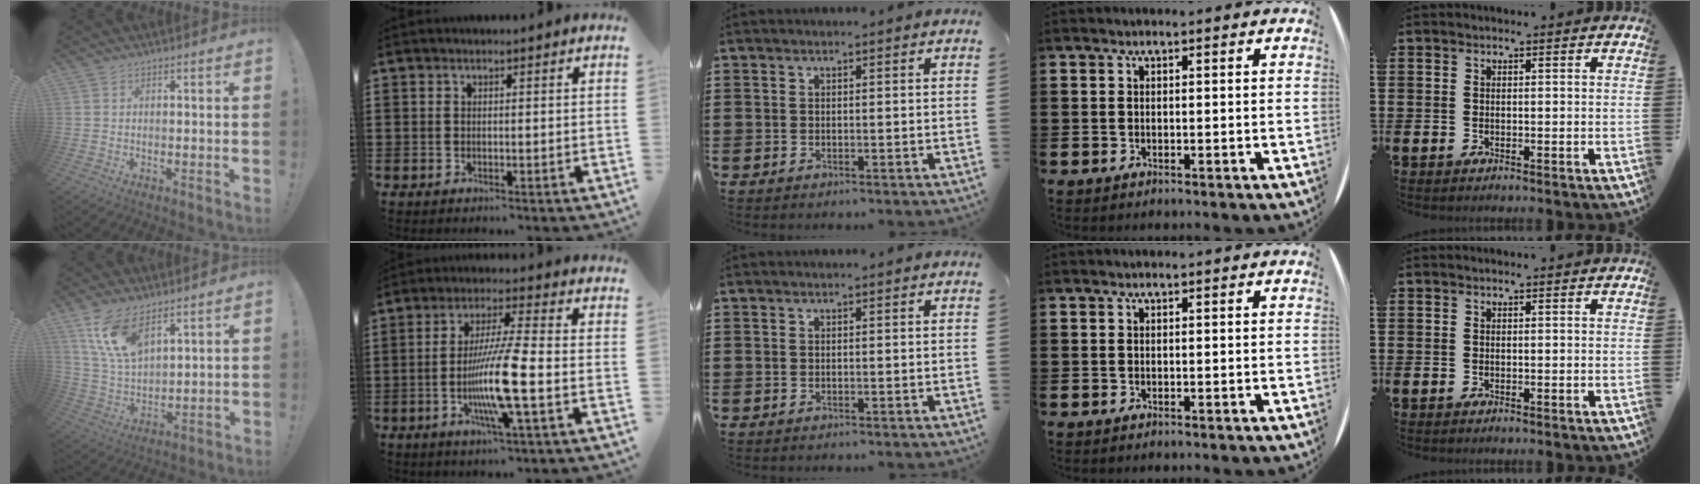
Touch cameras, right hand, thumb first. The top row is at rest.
{"thumb": {"total": 12.4, "force": [8.2, 5.5, 7.5], "torque": [-0.156, -0.038, 0.157]}, "index": {"total": 10.7, "force": [-3.0, 0.5, 10.3], "torque": [-0.207, -0.016, -0.062]}}